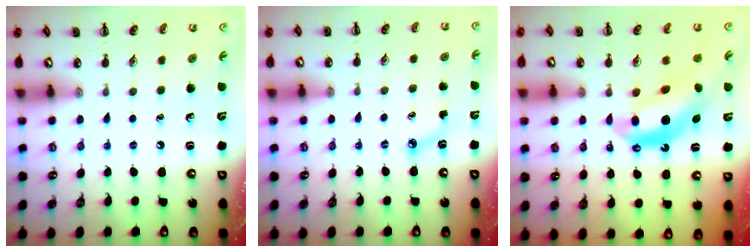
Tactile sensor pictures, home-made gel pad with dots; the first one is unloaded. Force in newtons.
{"total": 5.0, "press": 4.7, "slide": 1.6}
{"total": 11.0, "press": 10.6, "slide": 2.9}